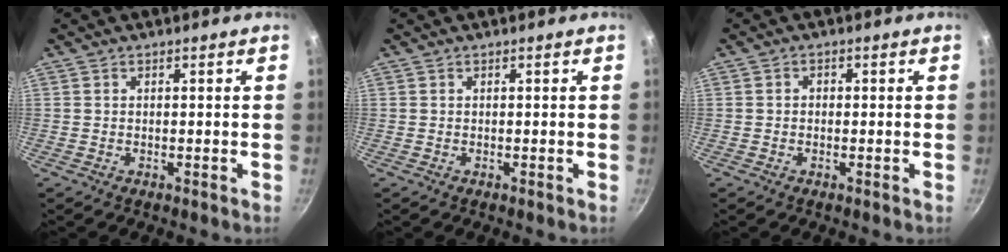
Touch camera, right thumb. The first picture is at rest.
{"total": 0.0}
{"total": 1.1, "force": [-0.2, 1.0, 0.5], "torque": [-0.007, 0.005, -0.006]}